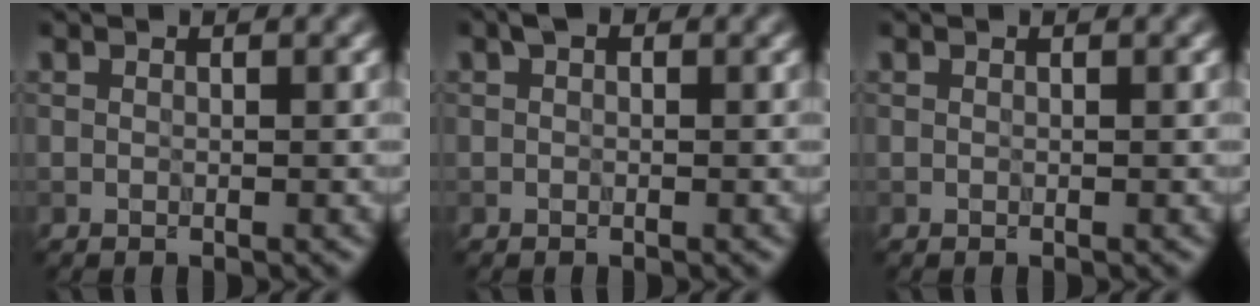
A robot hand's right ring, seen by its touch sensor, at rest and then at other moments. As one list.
[{"total": 0.8, "force": [0.3, 0.5, 0.5], "torque": [-0.006, 0.001, 0.001]}, {"total": 0.0}]